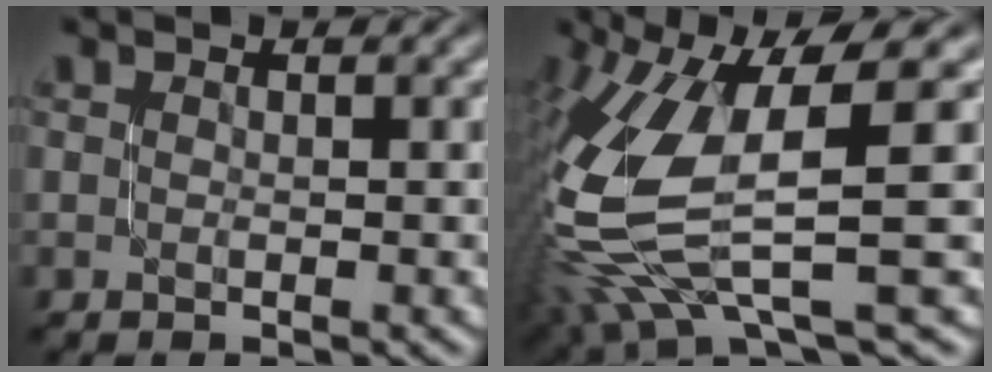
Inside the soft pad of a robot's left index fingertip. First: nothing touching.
{"total": 12.2, "force": [-0.1, 4.0, 11.6], "torque": [-0.268, -0.015, 0.016]}